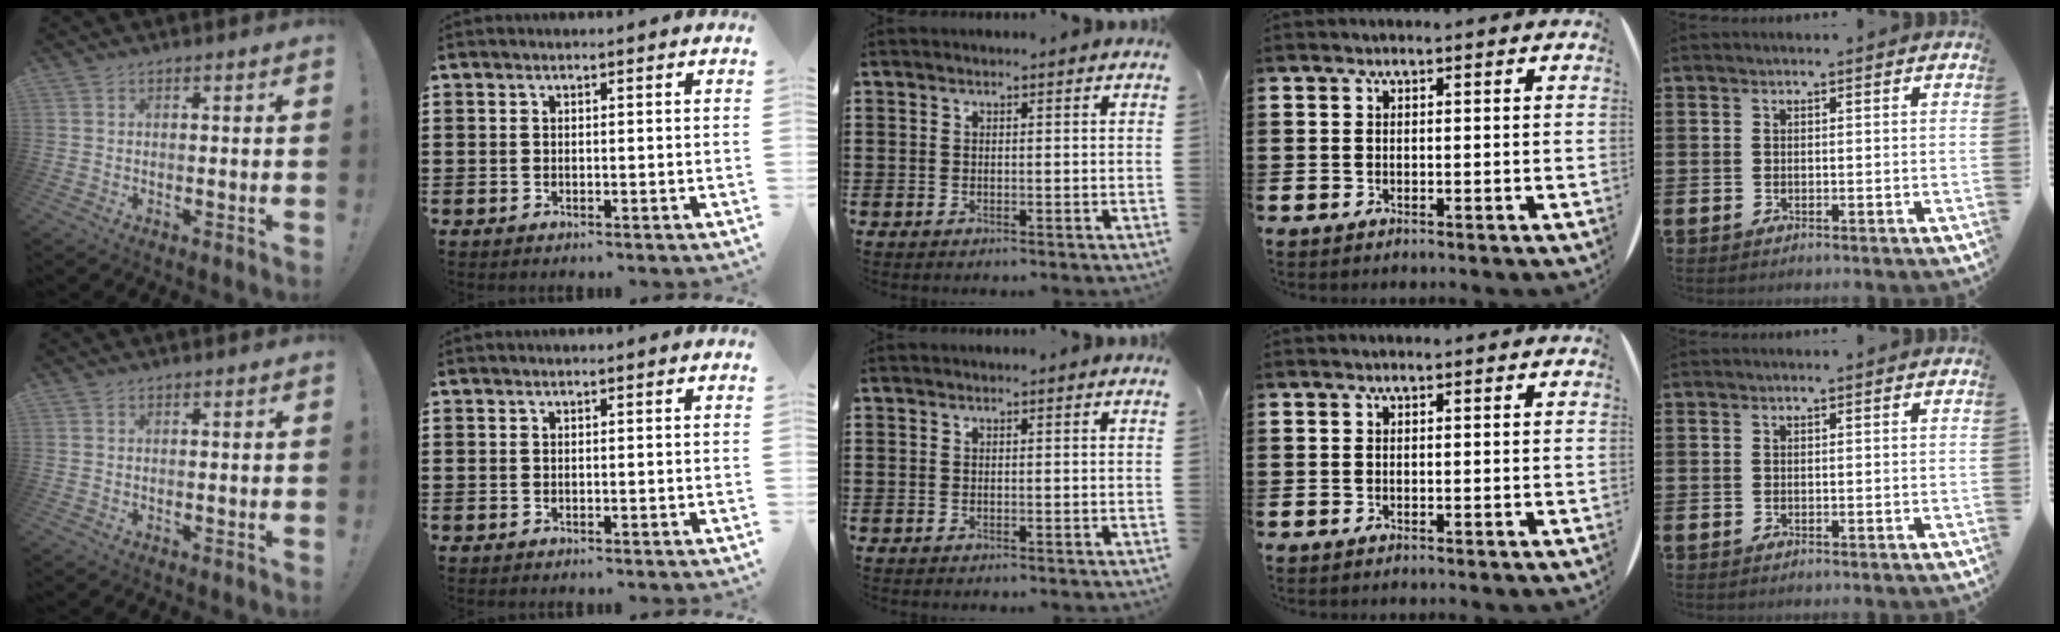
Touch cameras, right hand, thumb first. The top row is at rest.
{}